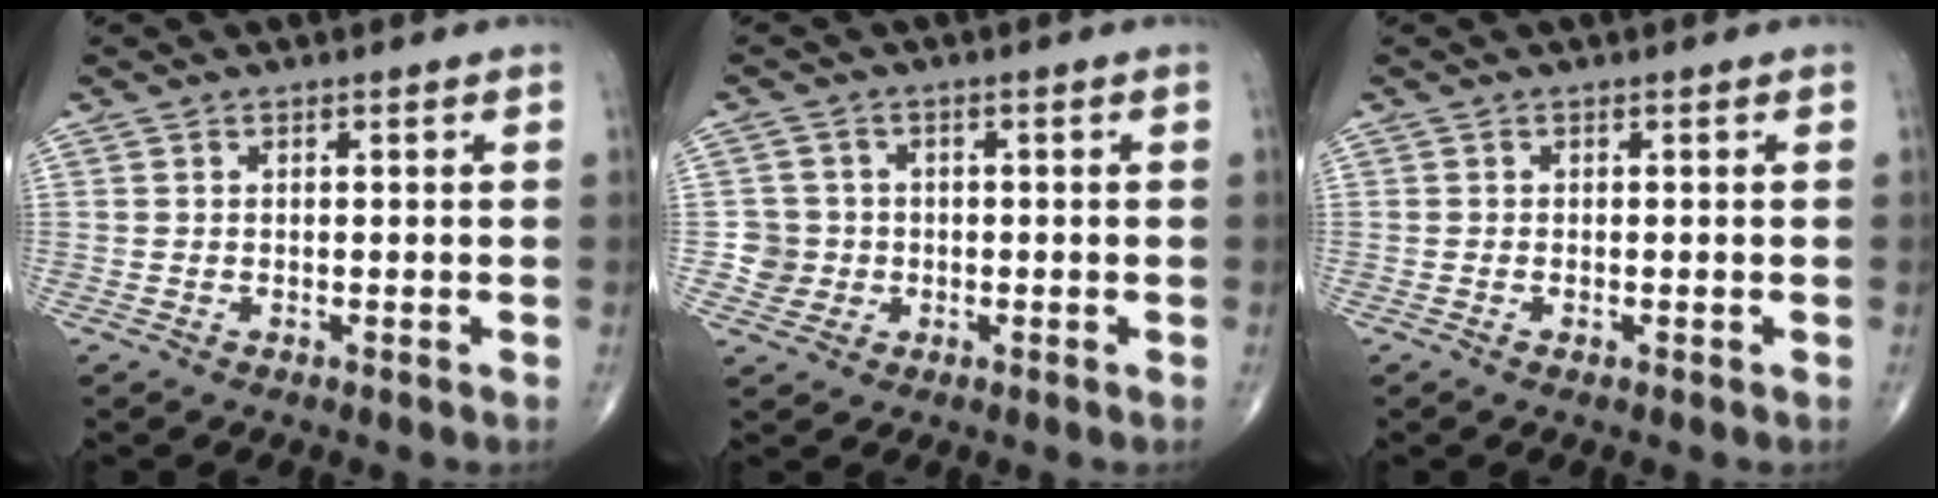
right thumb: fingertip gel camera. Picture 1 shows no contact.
{"total": 3.9, "force": [-0.5, 3.9, 0.1], "torque": [0.025, 0.010, -0.014]}
{"total": 0.6, "force": [-0.2, 0.3, 0.4], "torque": [-0.010, -0.001, -0.005]}